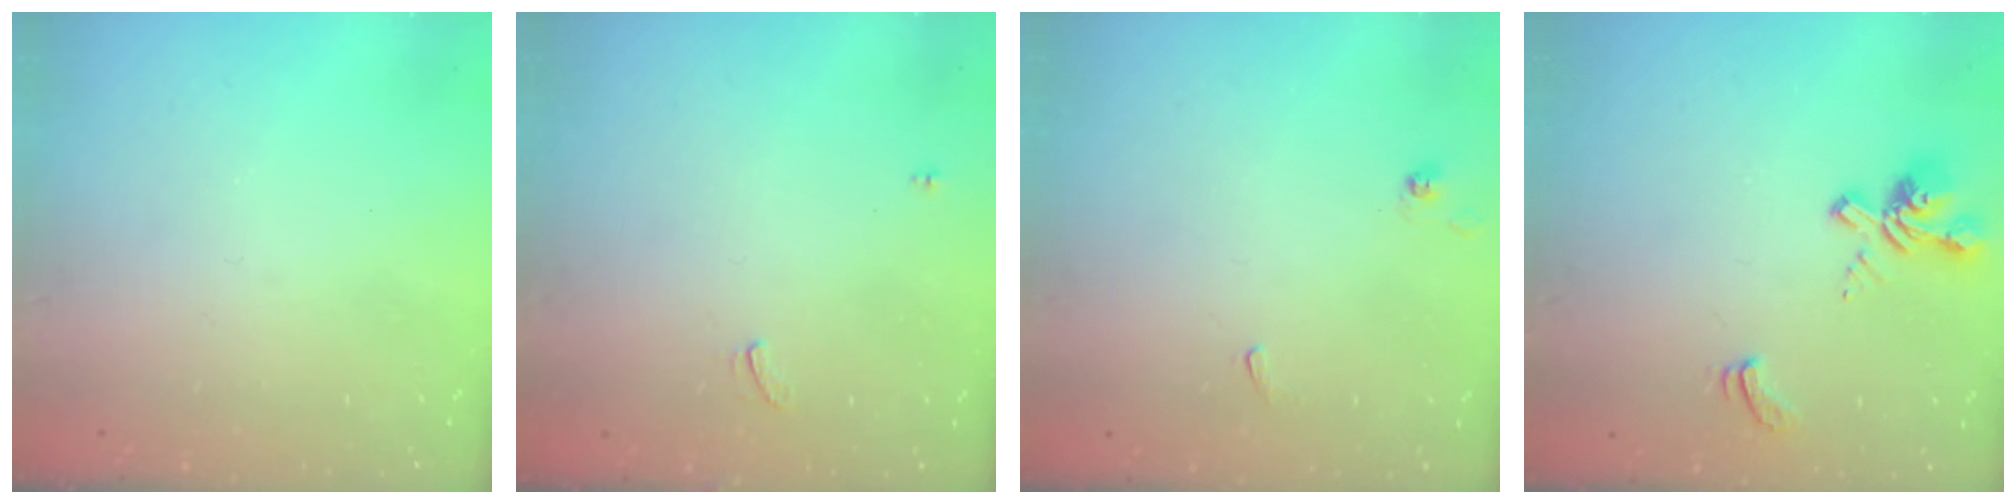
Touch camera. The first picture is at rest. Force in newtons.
{"total": 1.5, "press": 1.2, "slide": 1.0}
{"total": 0.9, "press": 0.9, "slide": 0.2}
{"total": 2.4, "press": 2.0, "slide": 1.3}